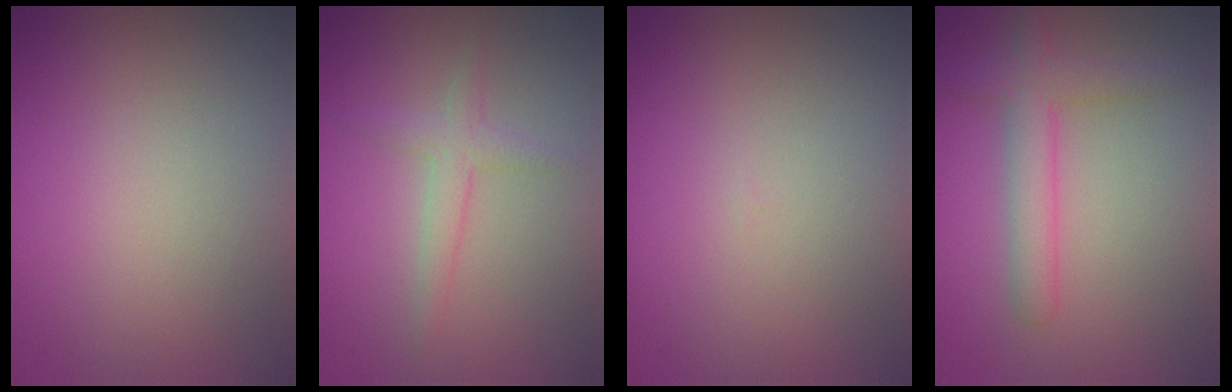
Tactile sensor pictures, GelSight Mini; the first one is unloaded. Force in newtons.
{"total": 1.9, "press": 1.9, "slide": 0.1}
{"total": 0.0}
{"total": 3.2, "press": 3.2, "slide": 0.1}